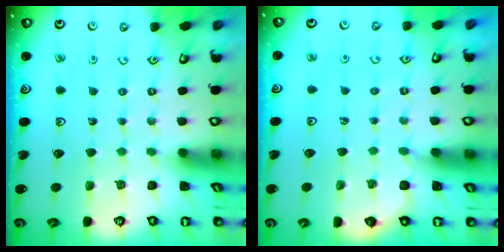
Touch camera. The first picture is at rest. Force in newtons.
{"total": 2.4, "press": 2.4, "slide": 0.2}